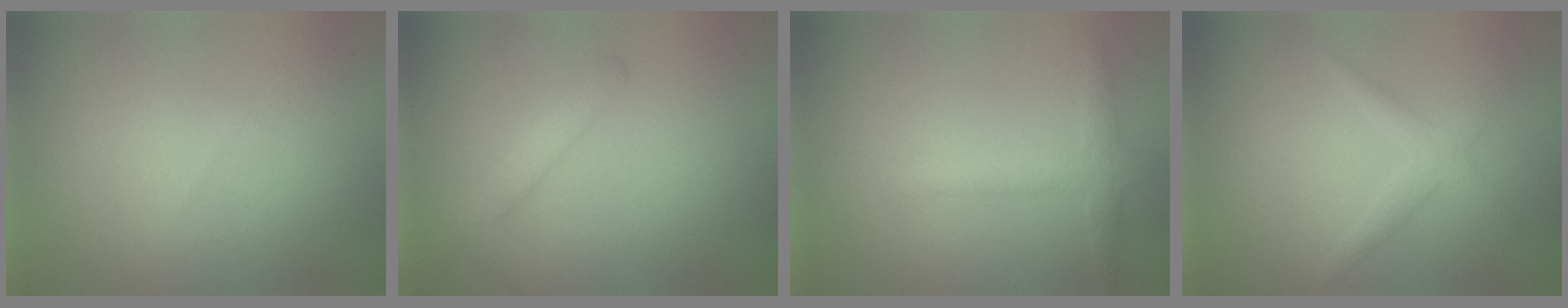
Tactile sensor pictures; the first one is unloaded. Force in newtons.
{"total": 2.3, "press": 2.3, "slide": 0.1}
{"total": 2.4, "press": 2.4, "slide": 0.1}
{"total": 1.9, "press": 1.9, "slide": 0.1}